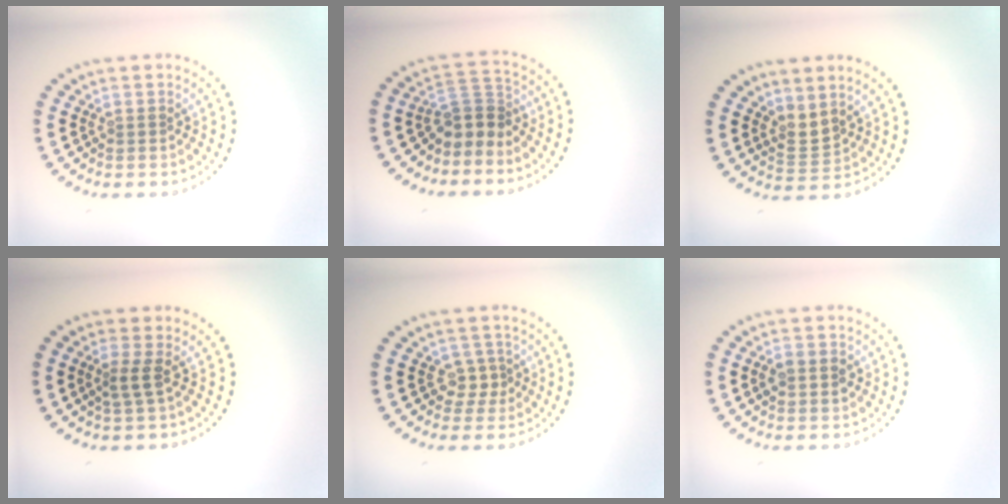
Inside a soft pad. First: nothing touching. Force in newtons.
{"total": 2.9, "press": 2.2, "slide": 1.9}
{"total": 1.8, "press": 1.2, "slide": 1.3}
{"total": 1.7, "press": 1.1, "slide": 1.3}
{"total": 1.7, "press": 1.3, "slide": 1.2}
{"total": 2.0, "press": 2.0, "slide": 0.0}